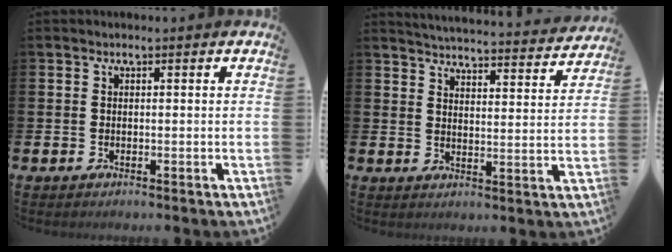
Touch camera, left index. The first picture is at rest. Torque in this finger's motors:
{"motor_torque": [0.99, -1.15, 0.34, 0.08]}